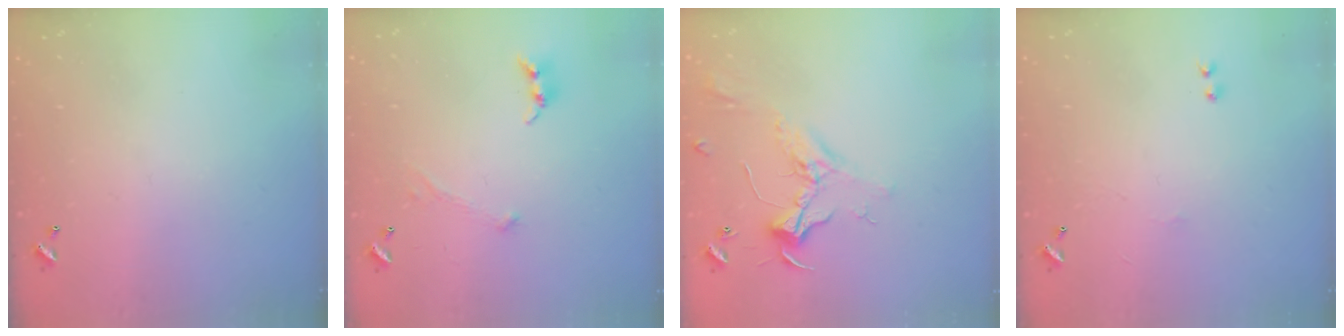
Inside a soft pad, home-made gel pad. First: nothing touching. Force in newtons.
{"total": 0.0}
{"total": 2.5, "press": 2.3, "slide": 0.8}
{"total": 0.9, "press": 0.8, "slide": 0.5}